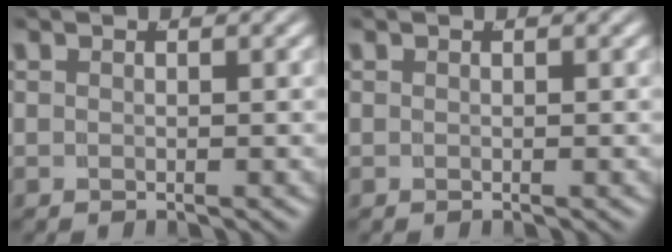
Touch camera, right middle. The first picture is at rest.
{"total": 0.0}